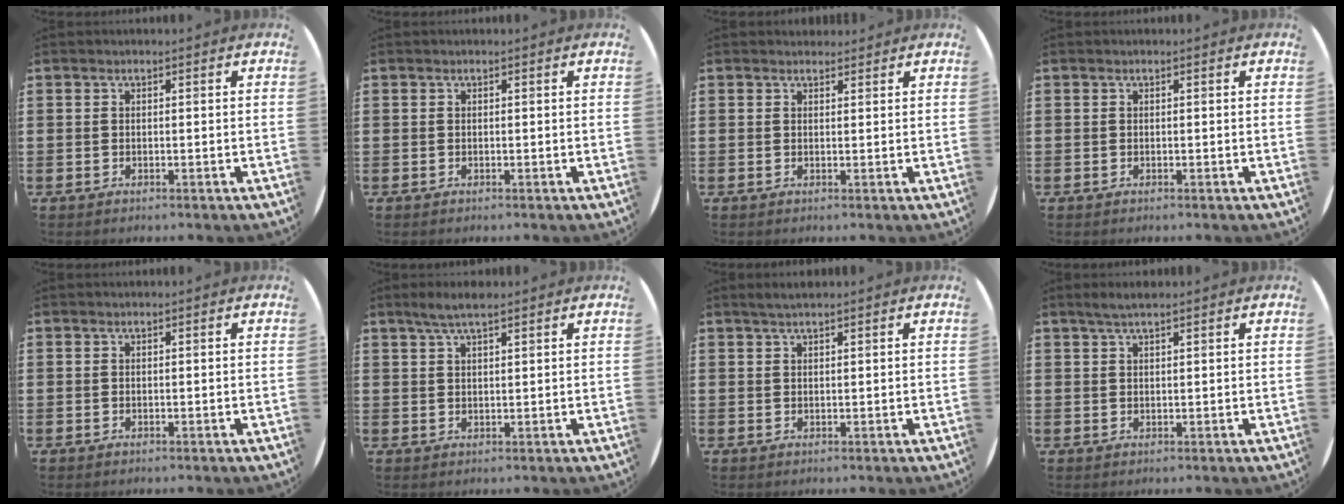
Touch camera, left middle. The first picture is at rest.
{"total": 0.0}
{"total": 1.0, "force": [1.0, 0.3, 0.0], "torque": [0.007, -0.001, 0.018]}
{"total": 0.0}
{"total": 0.0}
{"total": 3.3, "force": [2.5, 0.4, 2.0], "torque": [-0.044, 0.005, 0.044]}
{"total": 1.4, "force": [1.2, 0.1, 0.7], "torque": [-0.014, 0.003, 0.021]}
{"total": 2.0, "force": [1.6, 0.2, 1.2], "torque": [-0.025, 0.004, 0.027]}